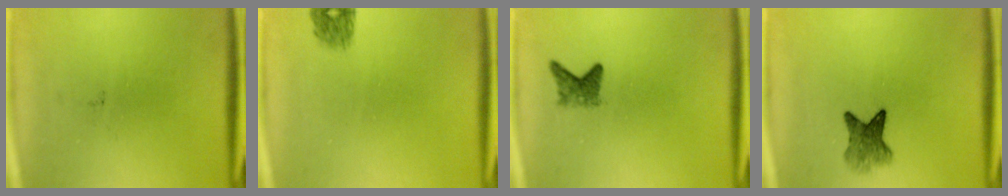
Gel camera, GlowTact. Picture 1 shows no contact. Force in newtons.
{"total": 1.6}
{"total": 2.1}
{"total": 4.4}